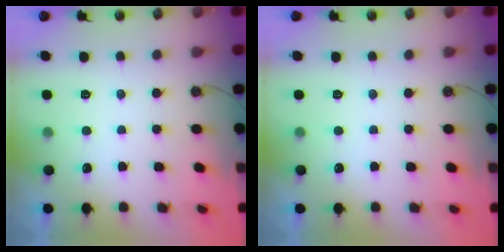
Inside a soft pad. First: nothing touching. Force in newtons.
{"total": 0.0}